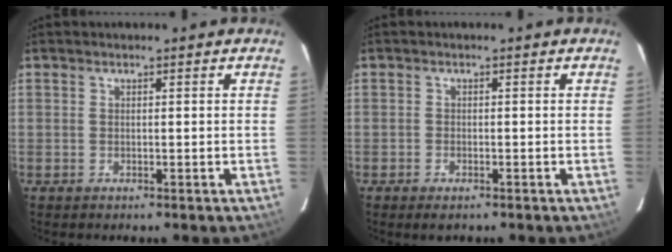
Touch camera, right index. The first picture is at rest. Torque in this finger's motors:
{"motor_torque": [0.25, -0.06, 0.00, 0.00]}